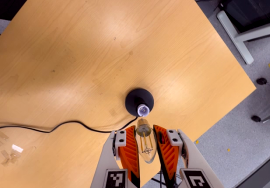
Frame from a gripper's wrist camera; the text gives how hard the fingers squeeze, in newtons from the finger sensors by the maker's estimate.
{"total": 21.7, "left": 23.6, "right": 19.8}